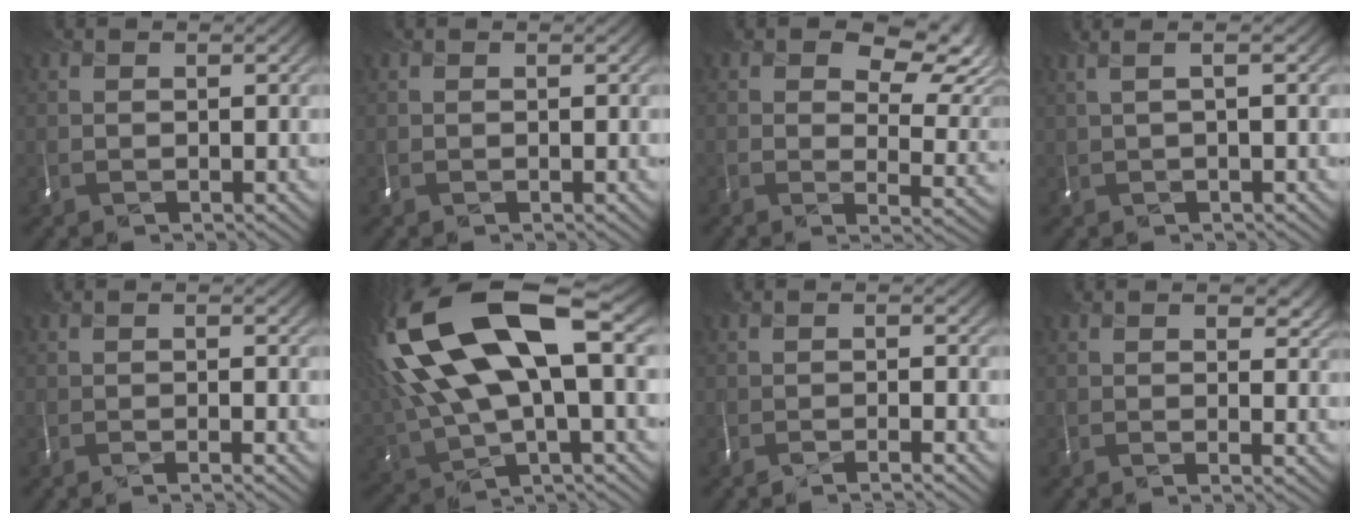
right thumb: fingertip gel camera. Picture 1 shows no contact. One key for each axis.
{"total": 0.0}
{"total": 7.3, "fx": 3.5, "fy": 3.6, "fz": 5.2, "tx": -0.073, "ty": -0.012, "tz": 0.052}
{"total": 1.3, "fx": 0.2, "fy": -0.4, "fz": 1.2, "tx": -0.005, "ty": 0.003, "tz": -0.004}
{"total": 1.8, "fx": -1.6, "fy": -0.8, "fz": 0.1, "tx": 0.017, "ty": -0.013, "tz": -0.042}
{"total": 17.6, "fx": 4.5, "fy": 7.3, "fz": 15.4, "tx": -0.340, "ty": -0.003, "tz": 0.095}
{"total": 2.4, "fx": -2.3, "fy": -0.8, "fz": 0.3, "tx": 0.014, "ty": -0.009, "tz": -0.057}
{"total": 1.7, "fx": 0.2, "fy": 0.4, "fz": 1.7, "tx": -0.017, "ty": -0.005, "tz": -0.003}